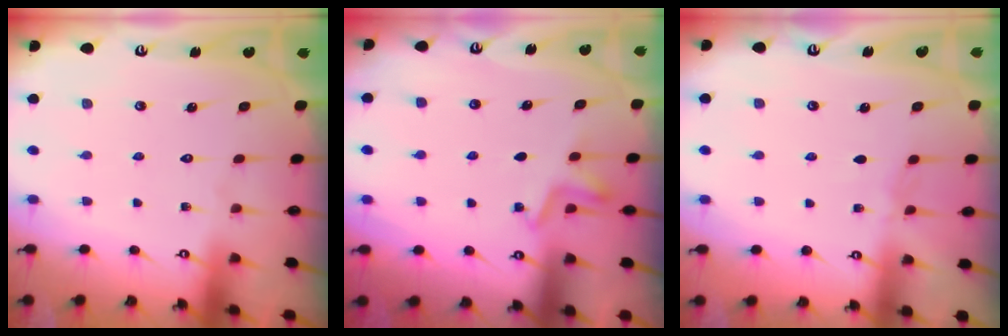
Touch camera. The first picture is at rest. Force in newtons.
{"total": 2.8, "press": 2.4, "slide": 1.4}
{"total": 2.9, "press": 2.9, "slide": 0.5}